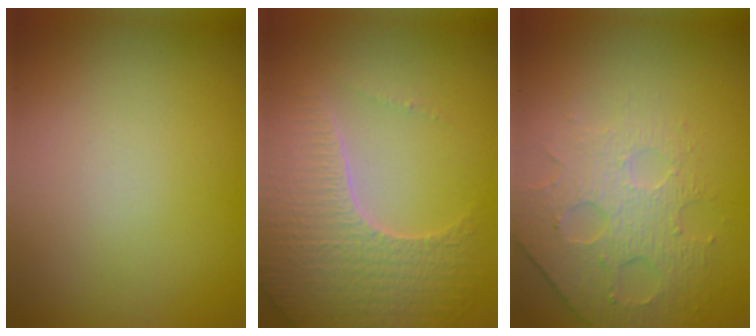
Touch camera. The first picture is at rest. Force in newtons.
{"total": 5.0, "press": 4.5, "slide": 2.3}
{"total": 4.5, "press": 3.3, "slide": 3.0}